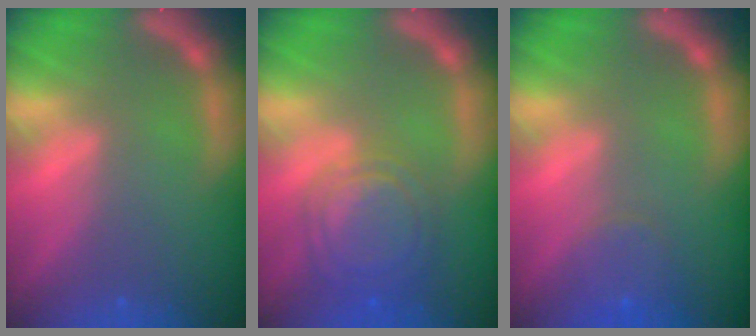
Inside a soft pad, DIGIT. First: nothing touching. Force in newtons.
{"total": 7.0}
{"total": 2.4}